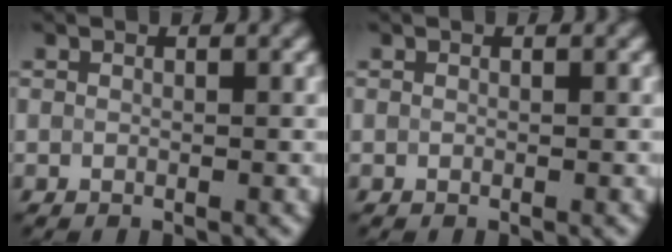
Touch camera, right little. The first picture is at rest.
{"total": 0.0}